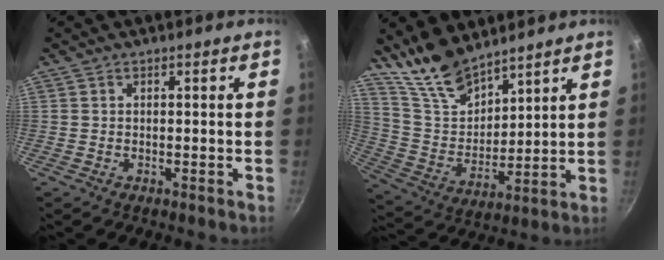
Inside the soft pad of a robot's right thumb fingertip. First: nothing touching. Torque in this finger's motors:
{"motor_torque": [-1.68, 1.44, -0.05, 1.53, 0.02]}